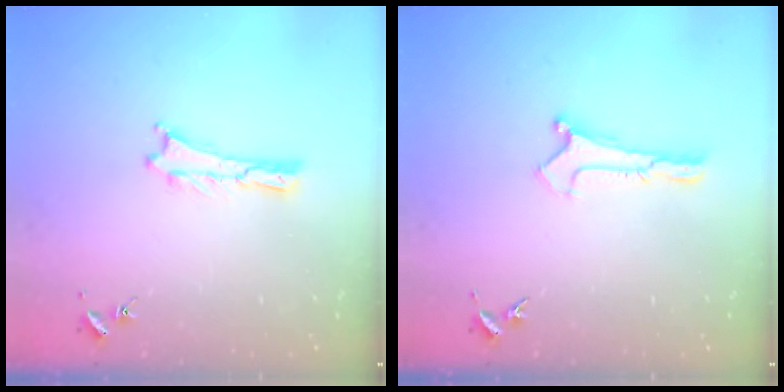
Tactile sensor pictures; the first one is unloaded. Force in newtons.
{"total": 0.0}